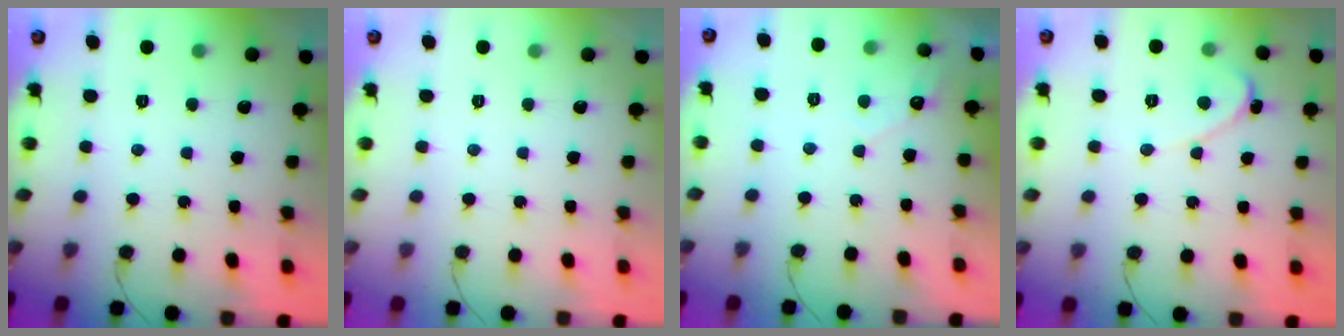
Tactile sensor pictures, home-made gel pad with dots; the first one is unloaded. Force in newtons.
{"total": 0.0}
{"total": 2.8, "press": 2.8, "slide": 0.1}
{"total": 1.7, "press": 1.7, "slide": 0.2}